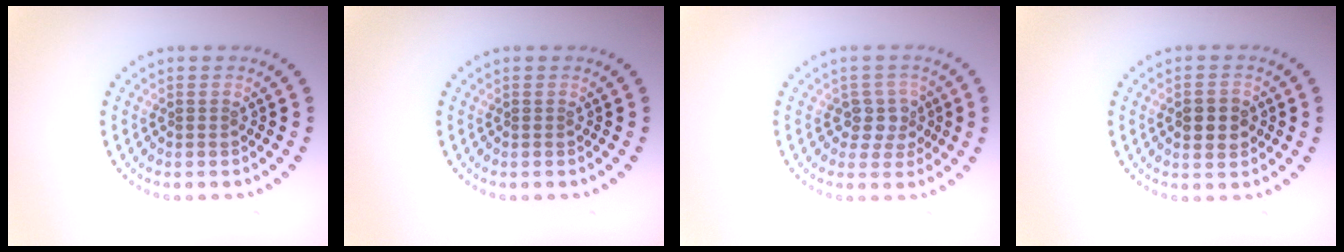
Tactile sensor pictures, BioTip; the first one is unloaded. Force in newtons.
{"total": 0.0}
{"total": 2.3, "press": 2.0, "slide": 1.2}
{"total": 2.7, "press": 2.7, "slide": 0.2}